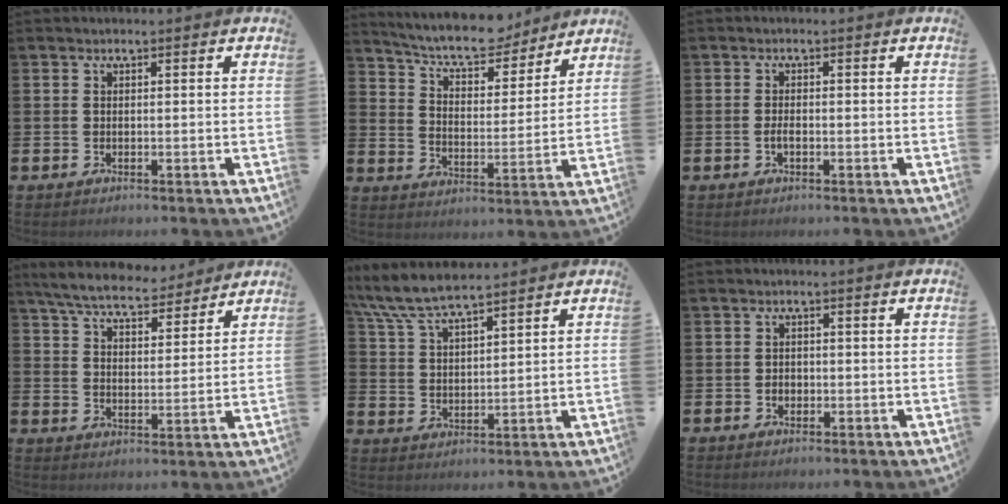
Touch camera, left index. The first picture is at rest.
{"total": 8.5, "force": [7.9, 1.8, 2.5], "torque": [-0.068, -0.054, 0.138]}
{"total": 1.3, "force": [-0.4, 0.5, 1.1], "torque": [-0.024, 0.002, -0.008]}
{"total": 7.1, "force": [6.7, 1.4, 1.9], "torque": [-0.059, -0.035, 0.118]}
{"total": 7.3, "force": [6.8, 0.9, 2.5], "torque": [-0.074, -0.026, 0.122]}
{"total": 1.4, "force": [-0.3, 1.2, 0.6], "torque": [0.000, 0.002, -0.011]}